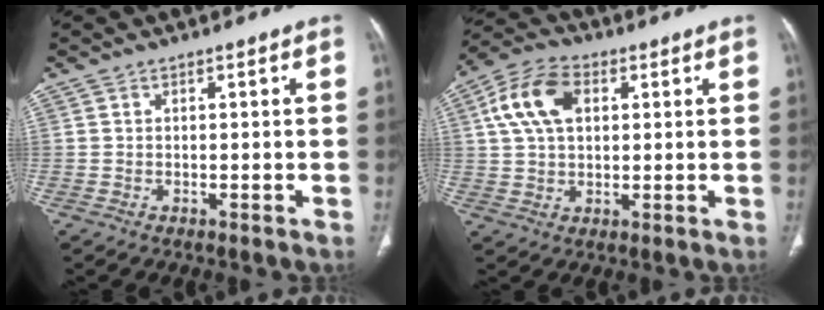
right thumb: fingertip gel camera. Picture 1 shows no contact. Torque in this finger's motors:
{"motor_torque": [0.06, 0.12, 0.30, 0.00, 0.12]}